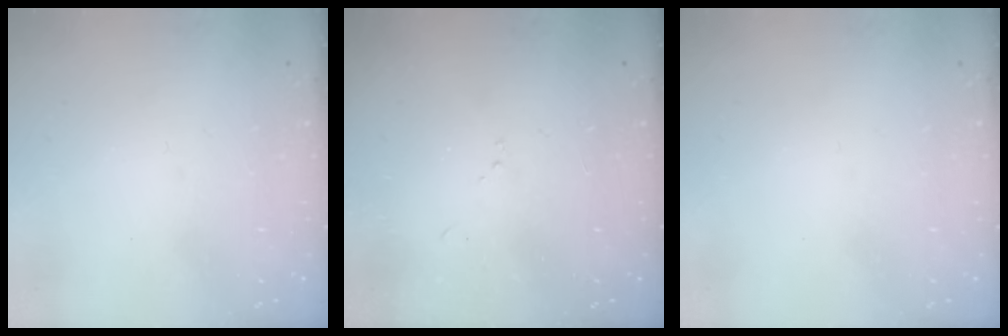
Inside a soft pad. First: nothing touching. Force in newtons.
{"total": 6.4, "press": 6.4, "slide": 0.8}
{"total": 0.0}